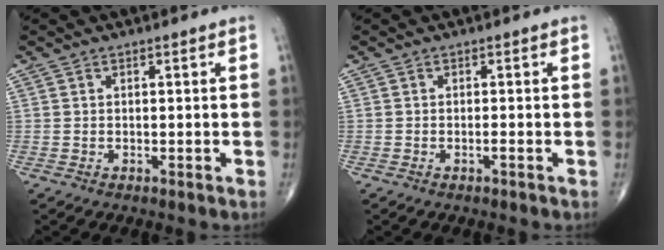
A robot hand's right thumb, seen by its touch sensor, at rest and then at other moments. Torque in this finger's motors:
{"motor_torque": [1.52, 1.37, 0.05, -0.30, 0.02]}